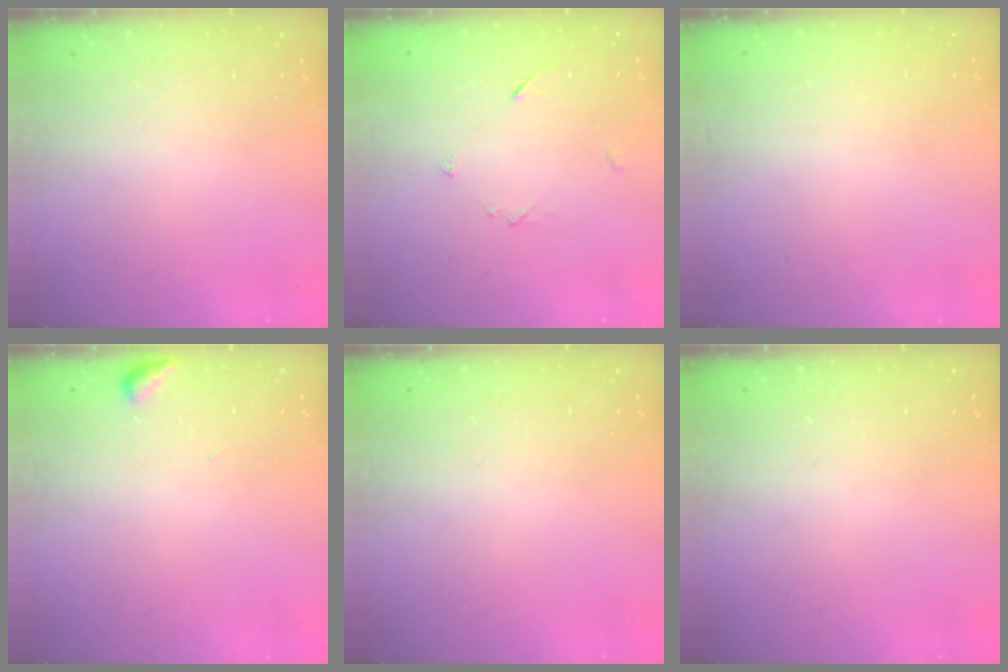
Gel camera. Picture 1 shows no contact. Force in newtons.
{"total": 3.3, "press": 3.3, "slide": 0.4}
{"total": 1.4, "press": 1.4, "slide": 0.1}
{"total": 2.9, "press": 2.9, "slide": 0.3}
{"total": 0.0}
{"total": 0.0}